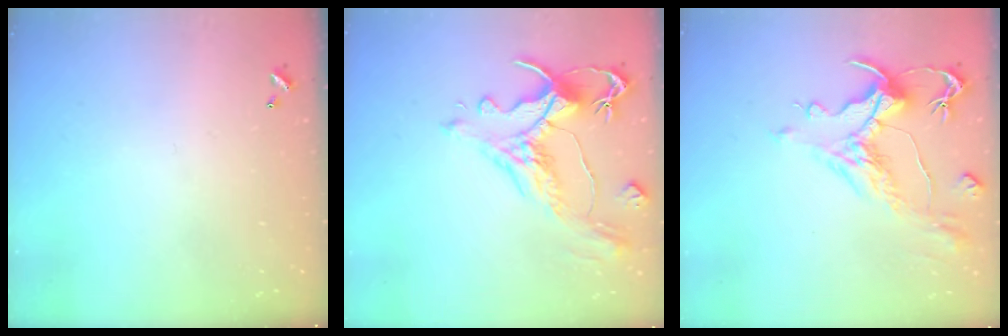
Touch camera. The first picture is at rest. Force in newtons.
{"total": 1.6, "press": 0.8, "slide": 1.4}
{"total": 2.0, "press": 1.5, "slide": 1.4}